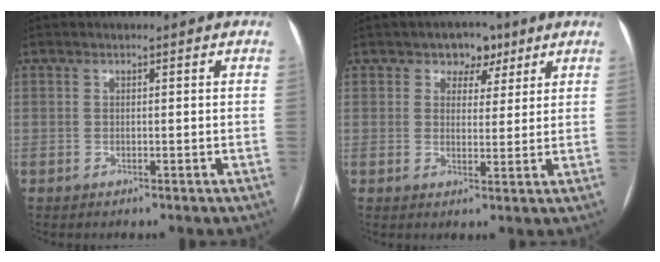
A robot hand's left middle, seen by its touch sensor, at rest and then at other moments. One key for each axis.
{"total": 4.6, "fx": 2.7, "fy": 3.3, "fz": 1.6, "tx": -0.010, "ty": 0.008, "tz": 0.038}